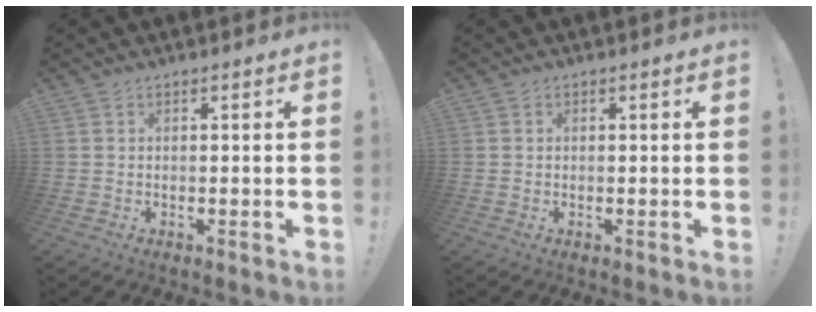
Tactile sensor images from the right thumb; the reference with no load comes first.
{"total": 0.0}